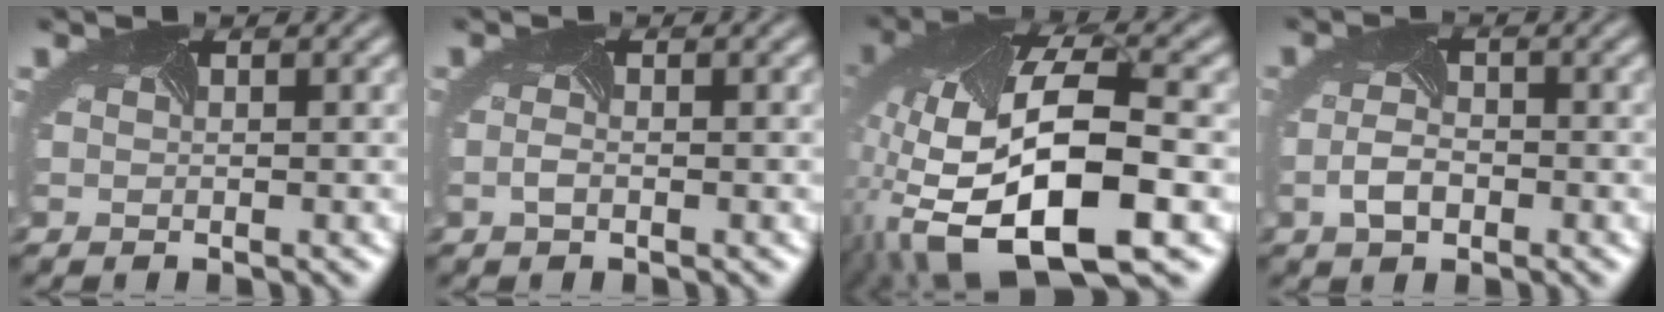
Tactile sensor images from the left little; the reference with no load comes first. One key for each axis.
{"total": 0.7, "fx": -0.6, "fy": 0.0, "fz": 0.3, "tx": -0.016, "ty": -0.001, "tz": -0.011}
{"total": 15.7, "fx": -4.4, "fy": 7.2, "fz": 13.3, "tx": -0.273, "ty": -0.019, "tz": -0.063}
{"total": 2.3, "fx": -1.0, "fy": 1.2, "fz": 1.6, "tx": -0.044, "ty": -0.003, "tz": -0.020}